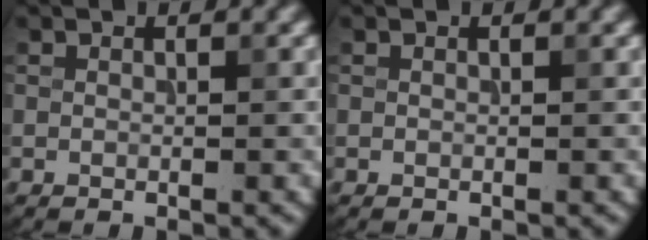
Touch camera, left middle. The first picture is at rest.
{"total": 0.0}